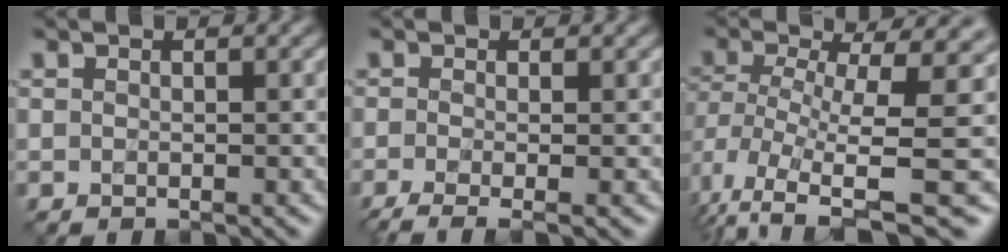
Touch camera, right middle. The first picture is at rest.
{"total": 4.2, "force": [-1.5, 1.5, 3.6], "torque": [-0.048, -0.013, -0.033]}
{"total": 10.0, "force": [-1.6, 3.8, 9.1], "torque": [-0.185, -0.023, -0.005]}